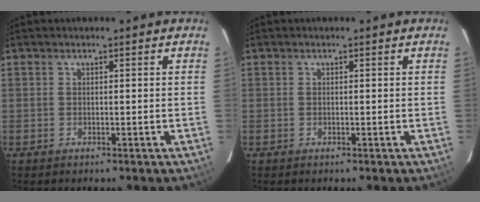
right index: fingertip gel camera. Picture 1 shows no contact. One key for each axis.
{"total": 0.0}